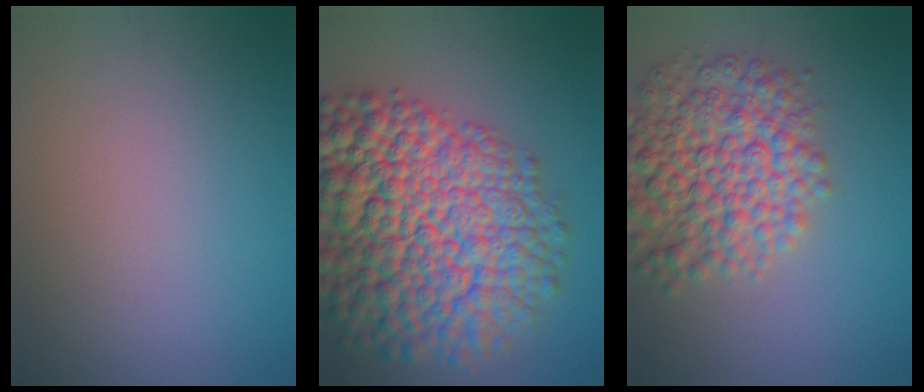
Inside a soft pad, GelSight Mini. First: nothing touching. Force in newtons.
{"total": 16.1, "press": 16.1, "slide": 0.7}
{"total": 8.2, "press": 8.2, "slide": 0.3}